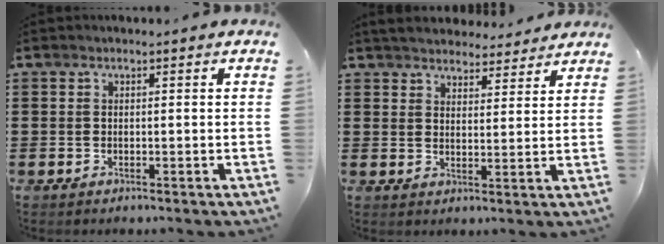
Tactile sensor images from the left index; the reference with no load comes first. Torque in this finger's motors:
{"motor_torque": [2.14, 0.00, 0.24, 0.06]}